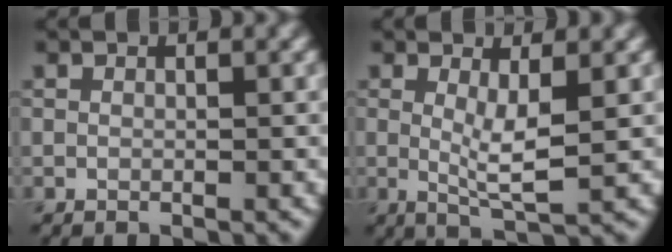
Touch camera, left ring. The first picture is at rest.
{"total": 3.2, "force": [0.2, 0.6, 3.1], "torque": [-0.062, -0.016, 0.010]}